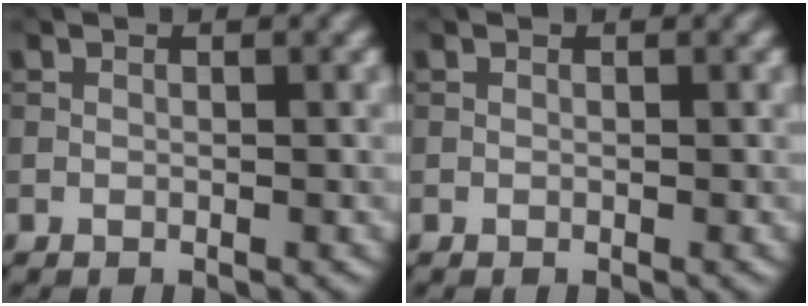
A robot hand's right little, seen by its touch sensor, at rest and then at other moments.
{"total": 0.0}